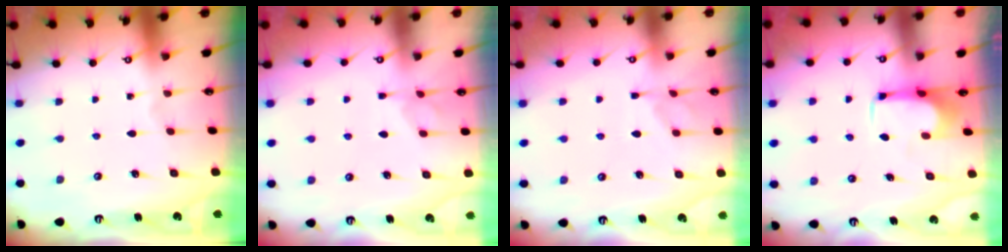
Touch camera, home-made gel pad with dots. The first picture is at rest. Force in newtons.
{"total": 1.7, "press": 1.3, "slide": 1.1}
{"total": 1.4, "press": 0.0, "slide": 1.4}
{"total": 2.1, "press": 2.1, "slide": 0.4}